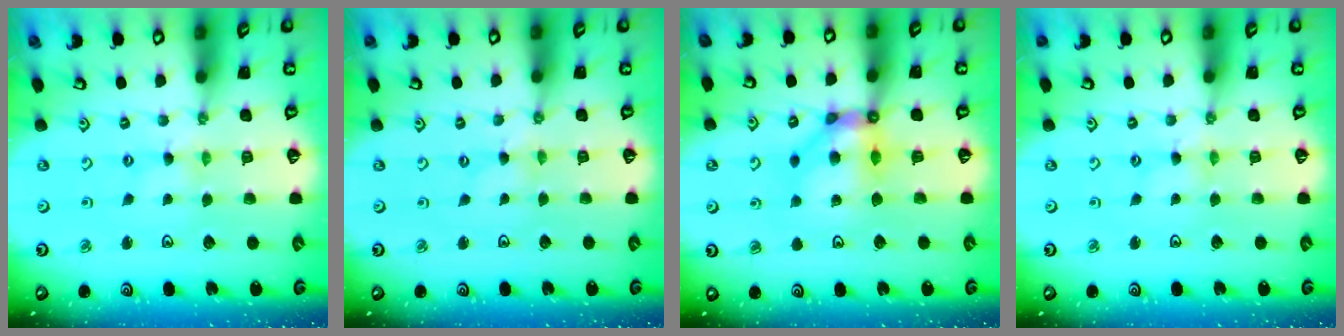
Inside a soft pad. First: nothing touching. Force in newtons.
{"total": 0.0}
{"total": 9.1, "press": 9.0, "slide": 1.1}
{"total": 1.4, "press": 1.4, "slide": 0.2}